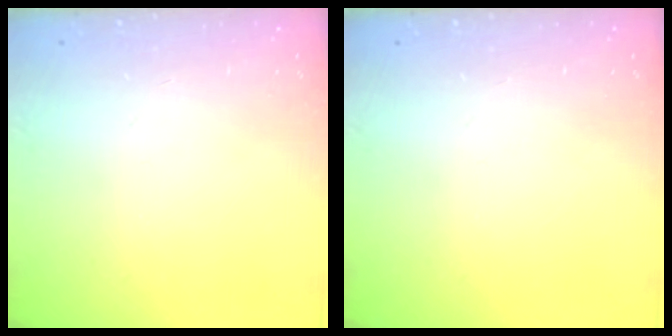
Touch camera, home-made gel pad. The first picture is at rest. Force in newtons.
{"total": 0.0}